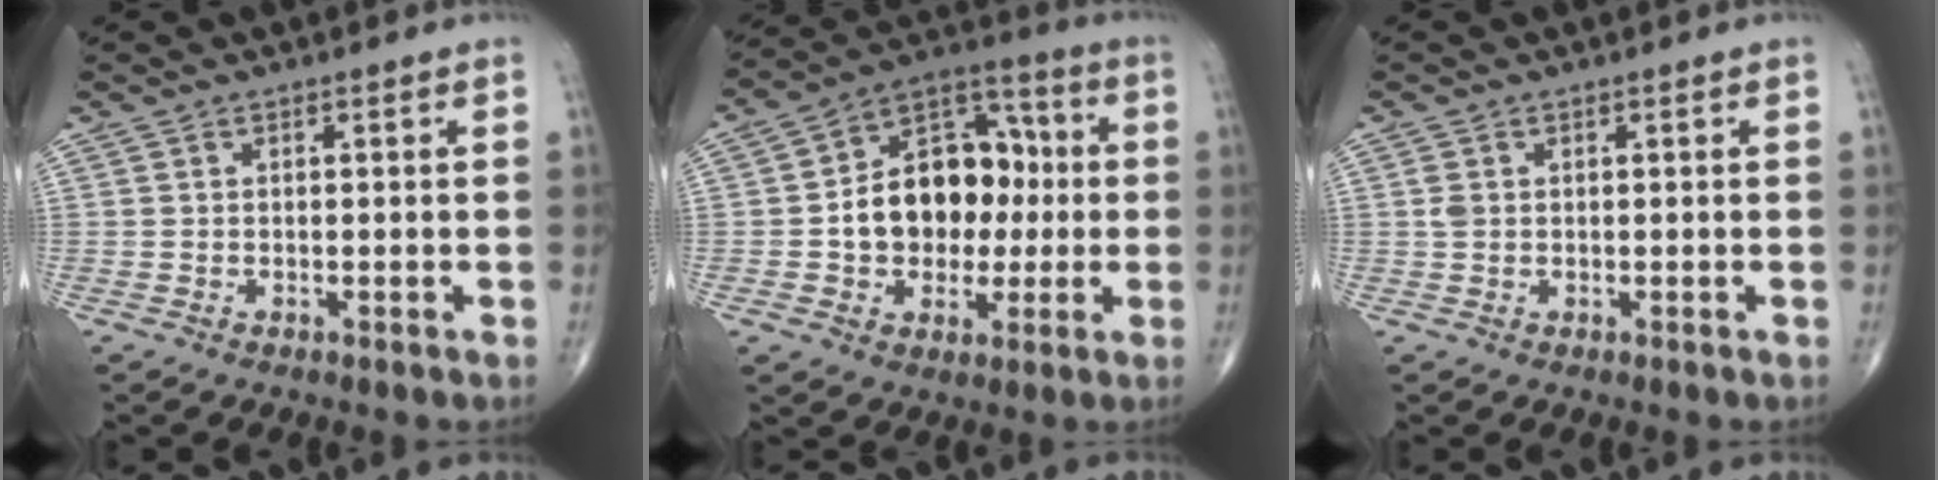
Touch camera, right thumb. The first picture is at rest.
{"total": 17.1, "force": [-0.4, 12.3, 11.9], "torque": [-0.135, 0.038, -0.006]}
{"total": 1.4, "force": [0.2, 1.1, 0.9], "torque": [-0.021, 0.003, 0.007]}